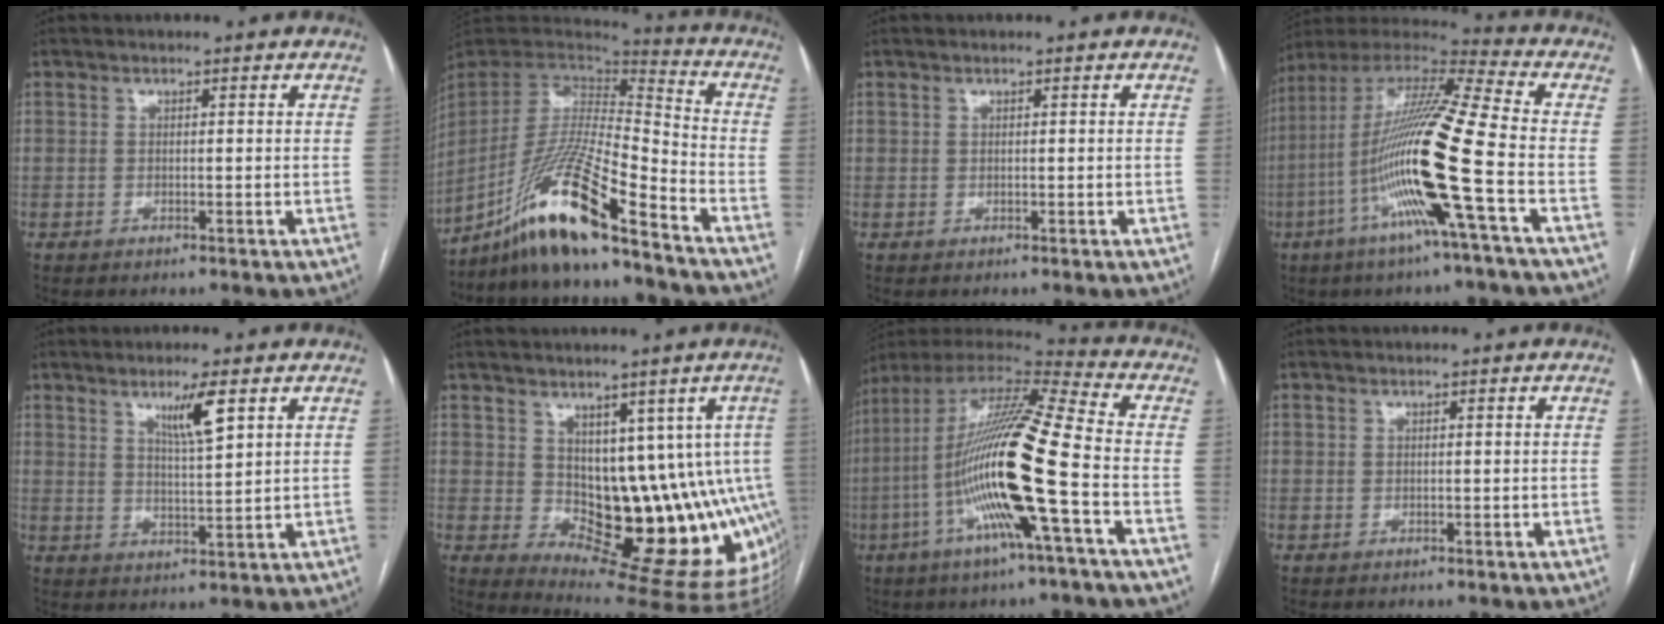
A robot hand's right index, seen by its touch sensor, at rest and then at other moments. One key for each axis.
{"total": 17.8, "fx": -13.0, "fy": 0.4, "fz": 12.1, "tx": -0.257, "ty": -0.015, "tz": -0.247}
{"total": 0.0}
{"total": 20.0, "fx": -5.7, "fy": -0.6, "fz": 19.2, "tx": -0.387, "ty": -0.013, "tz": -0.124}
{"total": 5.6, "fx": 3.2, "fy": 0.3, "fz": 4.7, "tx": -0.082, "ty": -0.010, "tz": 0.056}
{"total": 14.0, "fx": 1.1, "fy": 7.0, "fz": 12.0, "tx": -0.133, "ty": 0.003, "tz": 0.031}
{"total": 21.1, "fx": -4.9, "fy": 0.7, "fz": 20.5, "tx": -0.411, "ty": -0.012, "tz": -0.104}
{"total": 0.0}